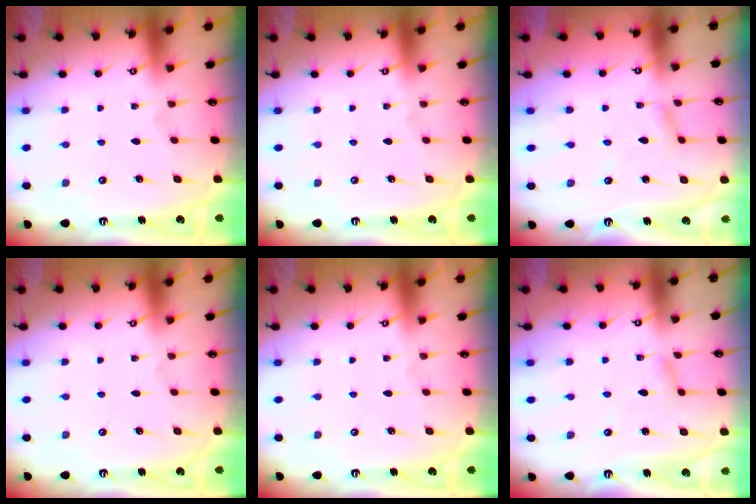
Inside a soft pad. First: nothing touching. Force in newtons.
{"total": 0.0}
{"total": 2.7, "press": 2.7, "slide": 0.1}
{"total": 0.0}
{"total": 0.0}
{"total": 2.4, "press": 2.4, "slide": 0.2}